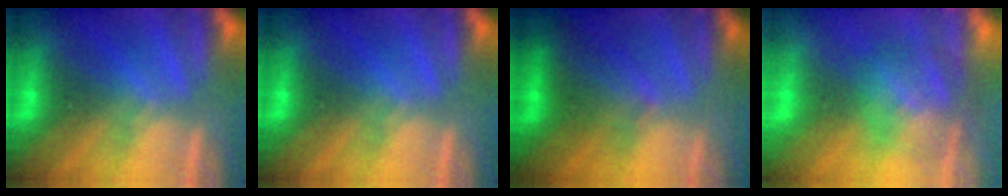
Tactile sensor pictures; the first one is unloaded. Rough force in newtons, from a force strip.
{"total": 0.0}
{"total": 2.1}
{"total": 3.5}